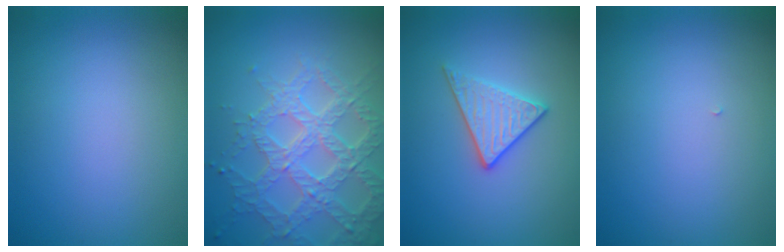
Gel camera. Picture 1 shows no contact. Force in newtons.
{"total": 7.2, "press": 5.3, "slide": 4.8}
{"total": 2.8, "press": 2.6, "slide": 1.0}
{"total": 0.0}